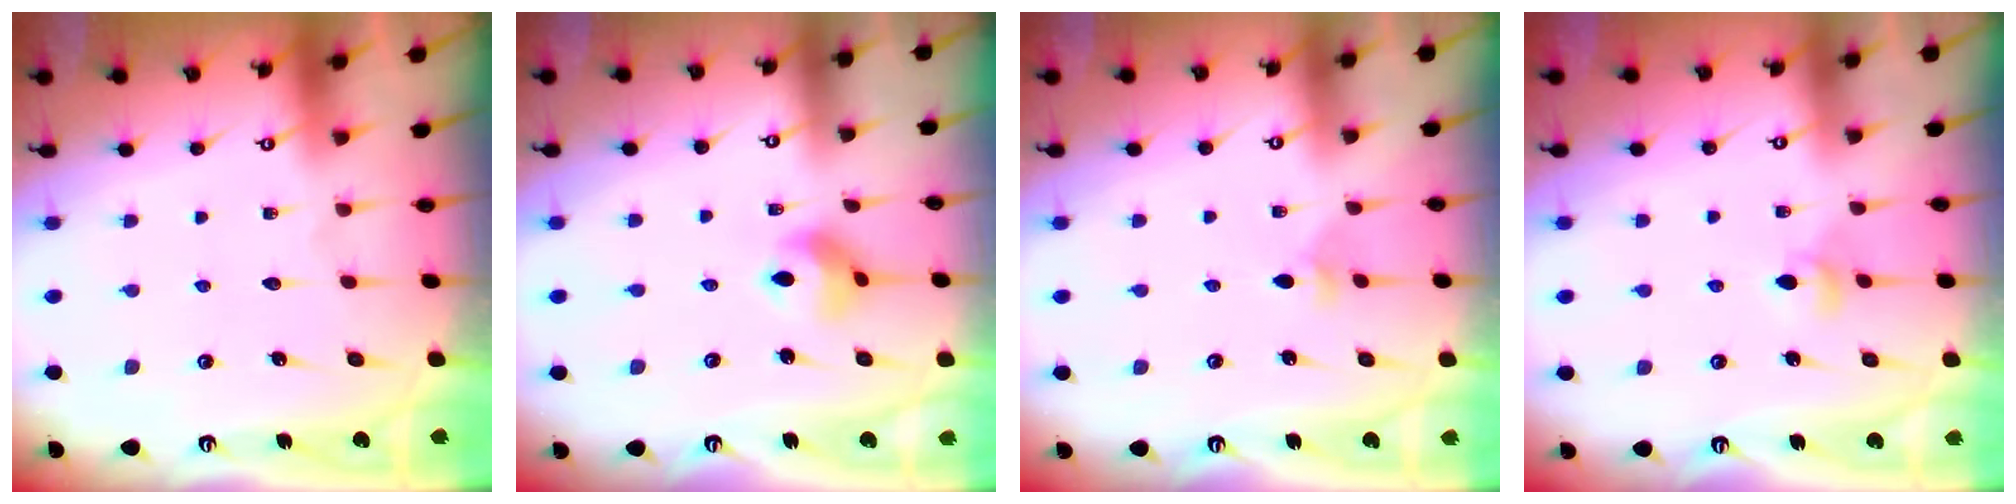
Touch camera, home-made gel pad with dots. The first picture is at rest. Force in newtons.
{"total": 6.8, "press": 6.8, "slide": 0.2}
{"total": 3.9, "press": 3.8, "slide": 0.9}
{"total": 3.6, "press": 3.4, "slide": 1.0}